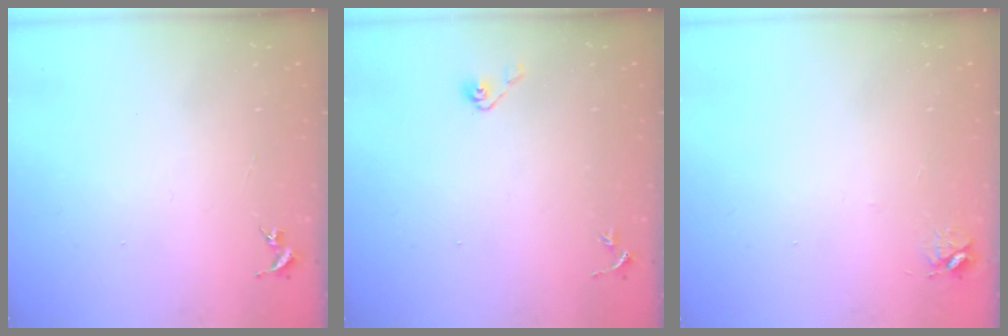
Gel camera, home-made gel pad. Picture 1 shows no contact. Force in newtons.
{"total": 4.1, "press": 3.7, "slide": 1.7}
{"total": 4.7, "press": 4.7, "slide": 0.6}